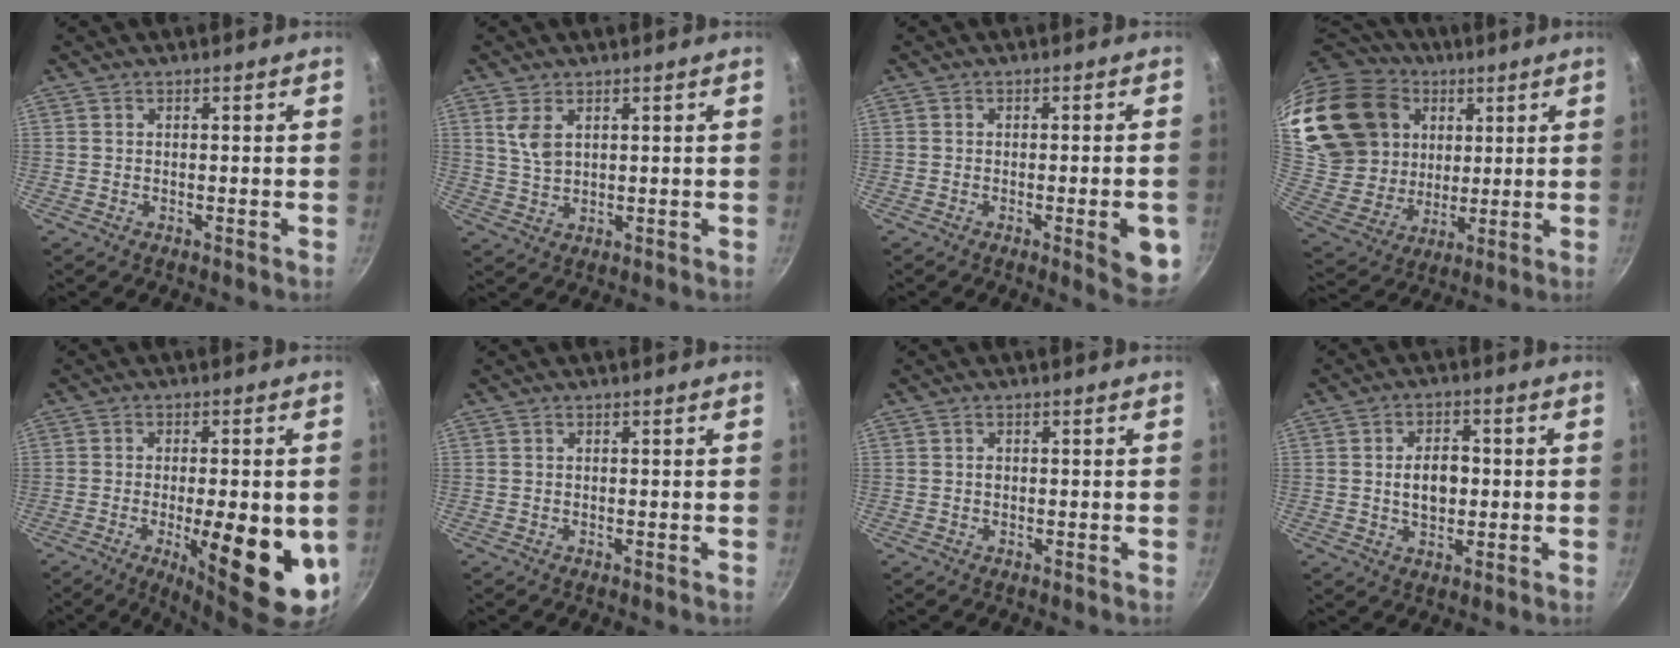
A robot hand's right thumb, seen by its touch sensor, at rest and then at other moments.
{"total": 4.6, "force": [2.0, 2.6, 3.3], "torque": [-0.059, -0.012, 0.043]}
{"total": 7.5, "force": [-2.3, 1.9, 6.9], "torque": [-0.064, 0.005, -0.027]}
{"total": 24.8, "force": [12.5, 17.9, 11.6], "torque": [-0.229, -0.024, 0.252]}
{"total": 16.9, "force": [-3.9, 5.2, 15.6], "torque": [-0.200, -0.001, -0.045]}
{"total": 0.0}
{"total": 0.5, "force": [0.1, 0.4, 0.4], "torque": [-0.006, -0.001, 0.003]}
{"total": 6.5, "force": [0.1, 4.2, 5.0], "torque": [-0.062, 0.005, 0.002]}